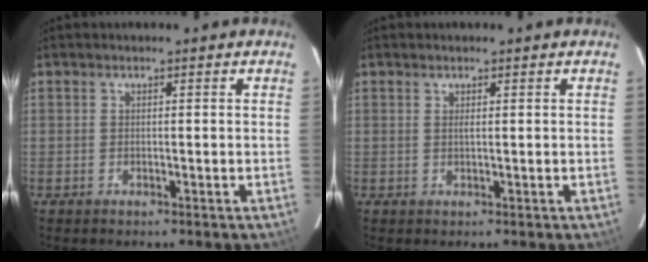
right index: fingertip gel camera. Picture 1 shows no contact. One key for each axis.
{"total": 0.6, "fx": 0.2, "fy": 0.1, "fz": 0.5, "tx": -0.011, "ty": 0.001, "tz": 0.005}